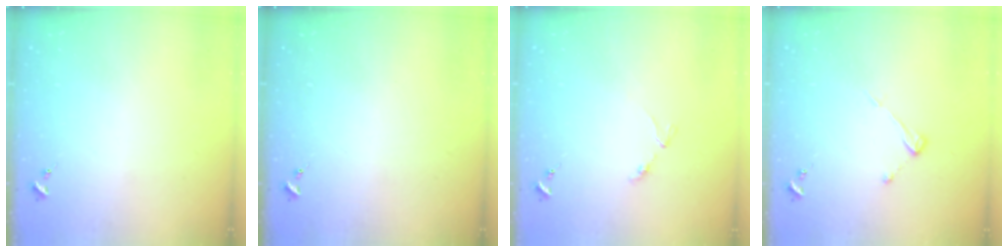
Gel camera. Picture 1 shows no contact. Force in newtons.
{"total": 0.0}
{"total": 2.8, "press": 2.8, "slide": 0.5}
{"total": 4.2, "press": 4.2, "slide": 0.3}